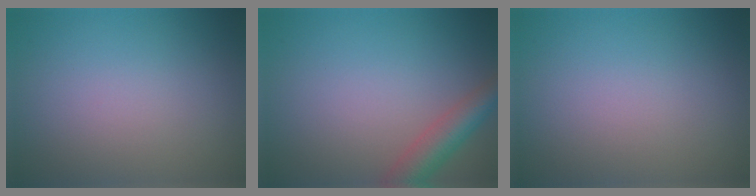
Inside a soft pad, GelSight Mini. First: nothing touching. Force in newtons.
{"total": 3.9, "press": 3.9, "slide": 0.2}
{"total": 0.0}